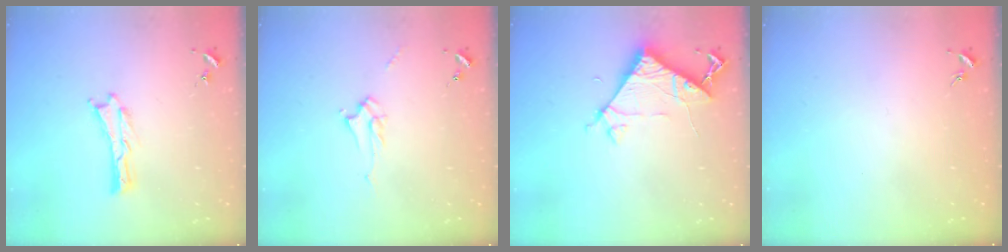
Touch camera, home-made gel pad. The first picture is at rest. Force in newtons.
{"total": 2.2, "press": 2.2, "slide": 0.1}
{"total": 6.6, "press": 6.6, "slide": 0.4}
{"total": 0.0}